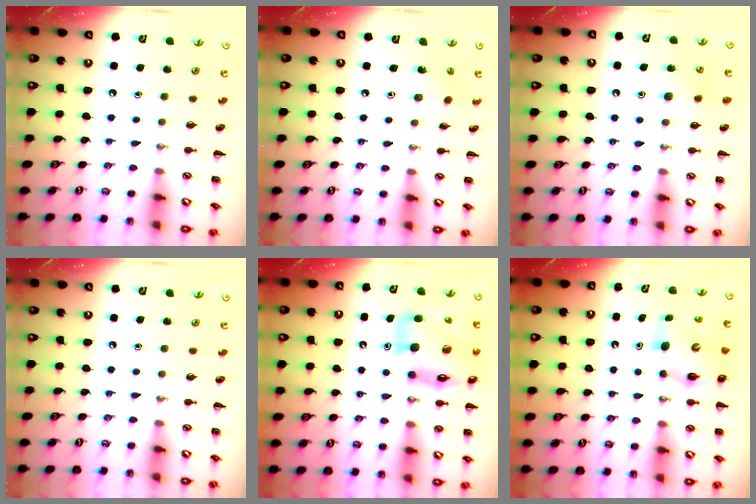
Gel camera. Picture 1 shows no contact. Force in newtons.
{"total": 2.1, "press": 2.0, "slide": 0.8}
{"total": 6.2, "press": 5.9, "slide": 1.9}
{"total": 0.0}
{"total": 16.4, "press": 15.7, "slide": 4.8}
{"total": 7.1, "press": 6.9, "slide": 1.7}